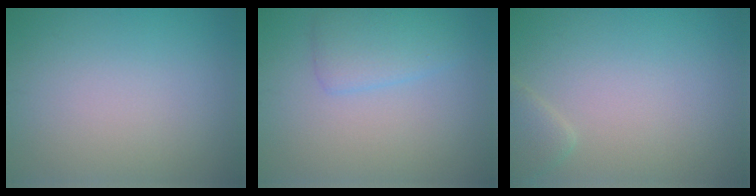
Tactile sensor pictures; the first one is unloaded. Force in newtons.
{"total": 3.0, "press": 3.0, "slide": 0.2}
{"total": 1.7, "press": 1.7, "slide": 0.1}